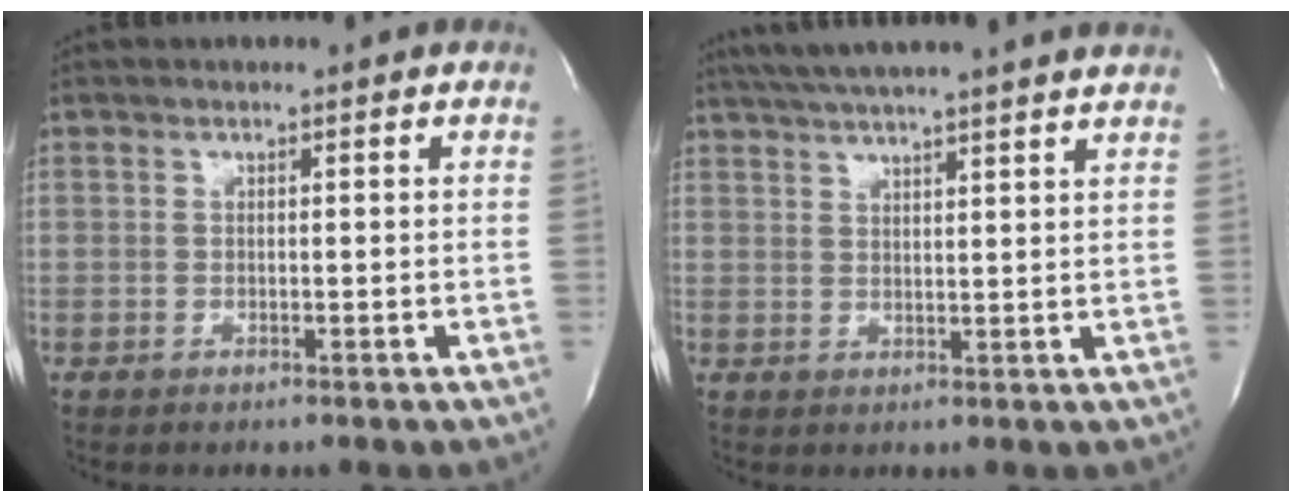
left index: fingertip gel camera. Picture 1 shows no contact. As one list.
[{"total": 17.1, "force": [15.0, 0.2, 8.2], "torque": [-0.143, 0.029, 0.203]}]